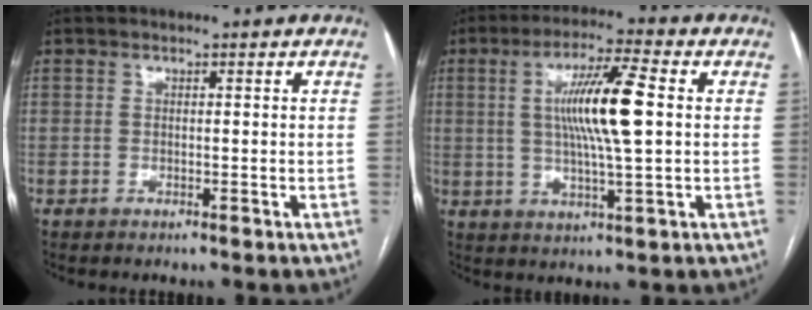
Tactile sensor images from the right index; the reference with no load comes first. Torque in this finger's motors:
{"motor_torque": [0.49, 0.02, 0.34, 0.20]}